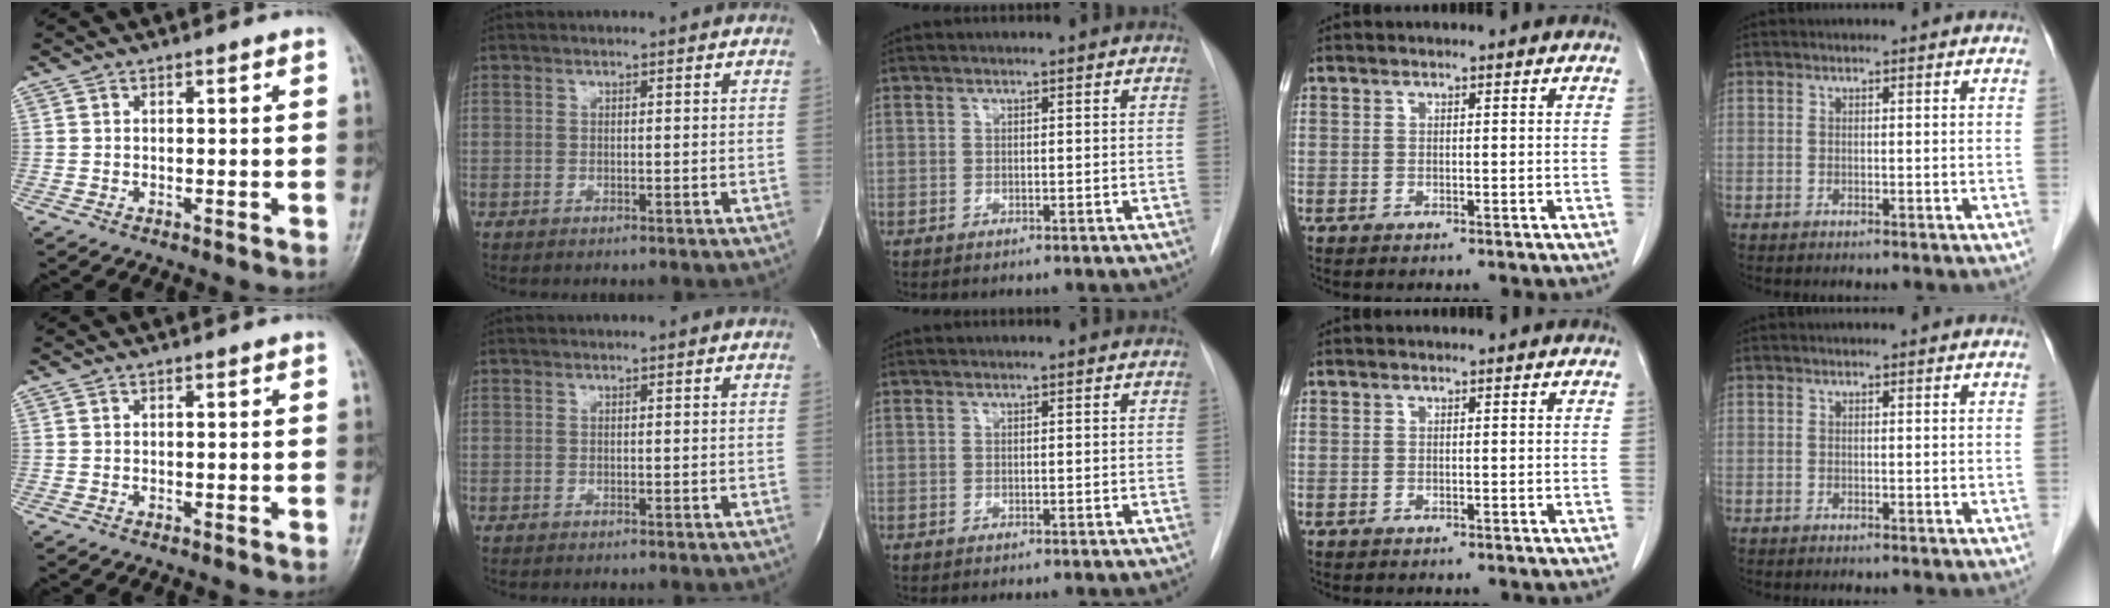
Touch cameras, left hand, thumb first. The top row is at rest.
{}